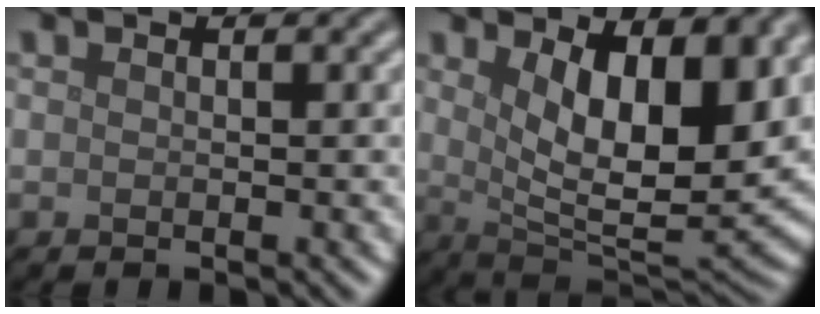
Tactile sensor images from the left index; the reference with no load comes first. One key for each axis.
{"total": 11.0, "fx": 3.4, "fy": 4.5, "fz": 9.4, "tx": -0.135, "ty": -0.017, "tz": 0.056}